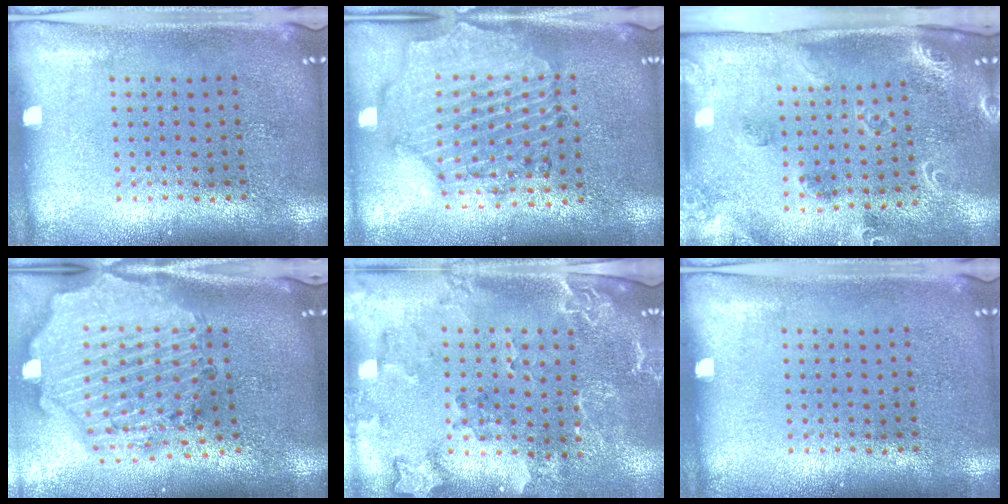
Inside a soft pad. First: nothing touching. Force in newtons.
{"total": 1.6, "press": 1.6, "slide": 0.3}
{"total": 1.7, "press": 1.7, "slide": 0.3}
{"total": 3.2, "press": 2.8, "slide": 1.6}
{"total": 2.1, "press": 2.0, "slide": 0.7}
{"total": 0.0}